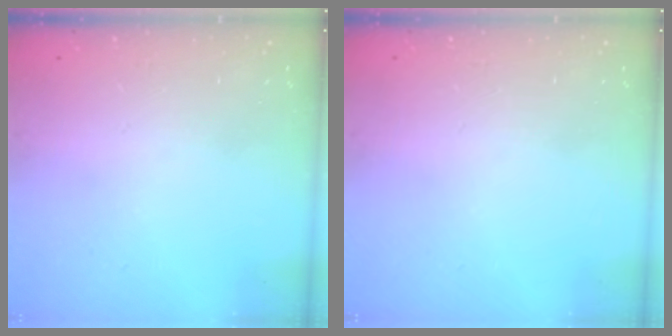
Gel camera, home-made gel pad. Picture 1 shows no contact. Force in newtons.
{"total": 0.0}